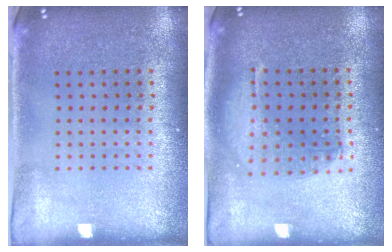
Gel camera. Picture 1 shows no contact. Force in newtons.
{"total": 1.4, "press": 1.3, "slide": 0.5}